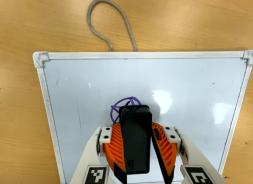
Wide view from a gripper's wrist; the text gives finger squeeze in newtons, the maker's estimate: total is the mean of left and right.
{"total": 12.1, "left": 13.8, "right": 10.5}